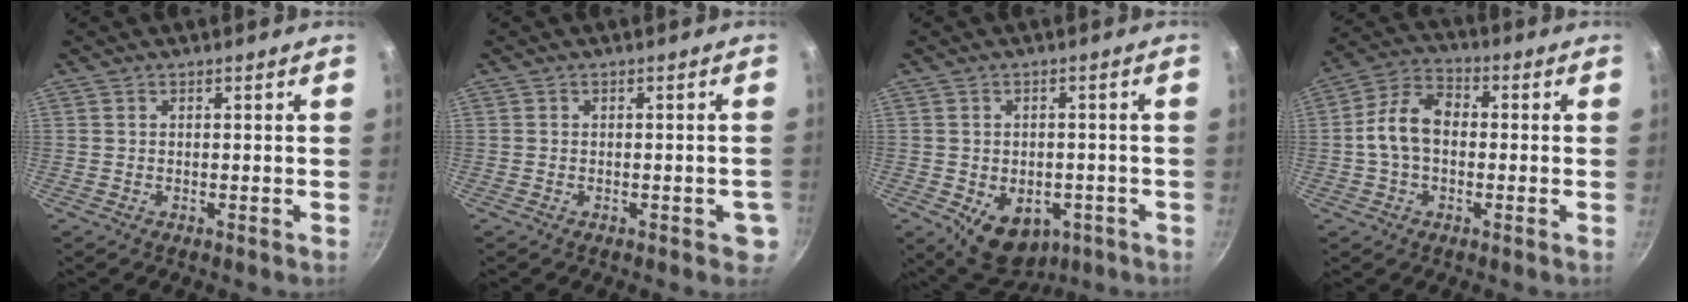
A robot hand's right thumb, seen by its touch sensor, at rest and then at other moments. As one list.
[{"total": 3.0, "force": [-1.1, 1.7, 2.2], "torque": [-0.007, 0.011, -0.011]}, {"total": 10.7, "force": [-3.9, 7.4, 6.6], "torque": [-0.059, 0.002, -0.039]}, {"total": 9.6, "force": [-0.4, 6.6, 7.0], "torque": [-0.115, 0.030, -0.022]}]